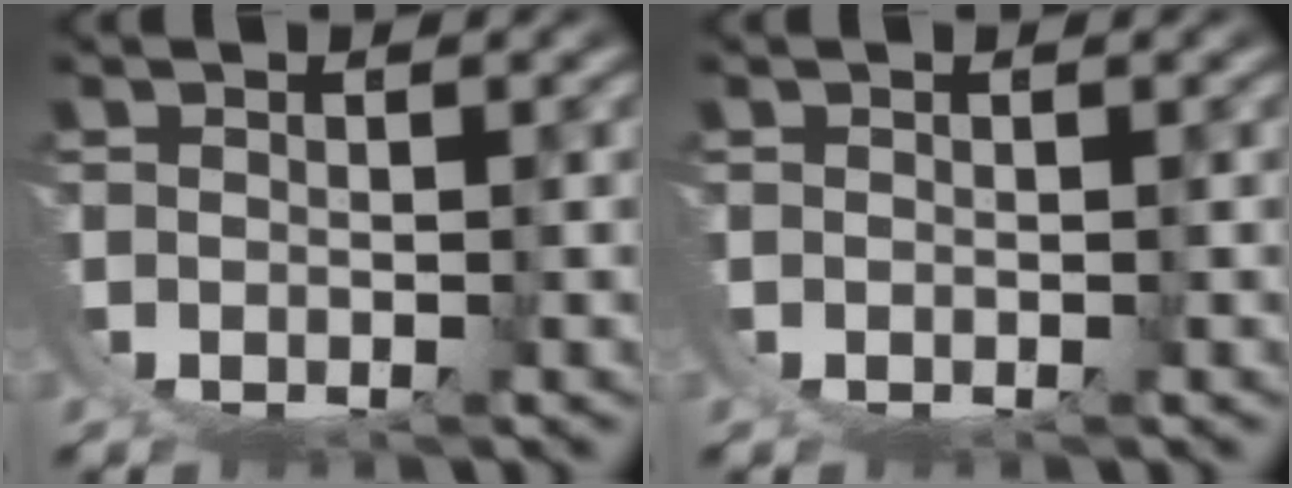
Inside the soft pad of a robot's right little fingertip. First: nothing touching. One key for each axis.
{"total": 0.0}